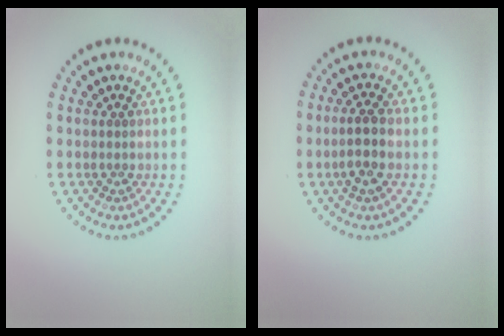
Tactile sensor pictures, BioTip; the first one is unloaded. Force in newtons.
{"total": 2.6, "press": 2.3, "slide": 1.1}